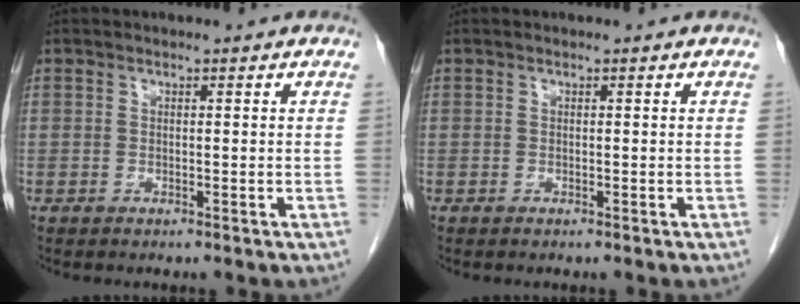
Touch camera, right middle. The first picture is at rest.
{"total": 0.0}